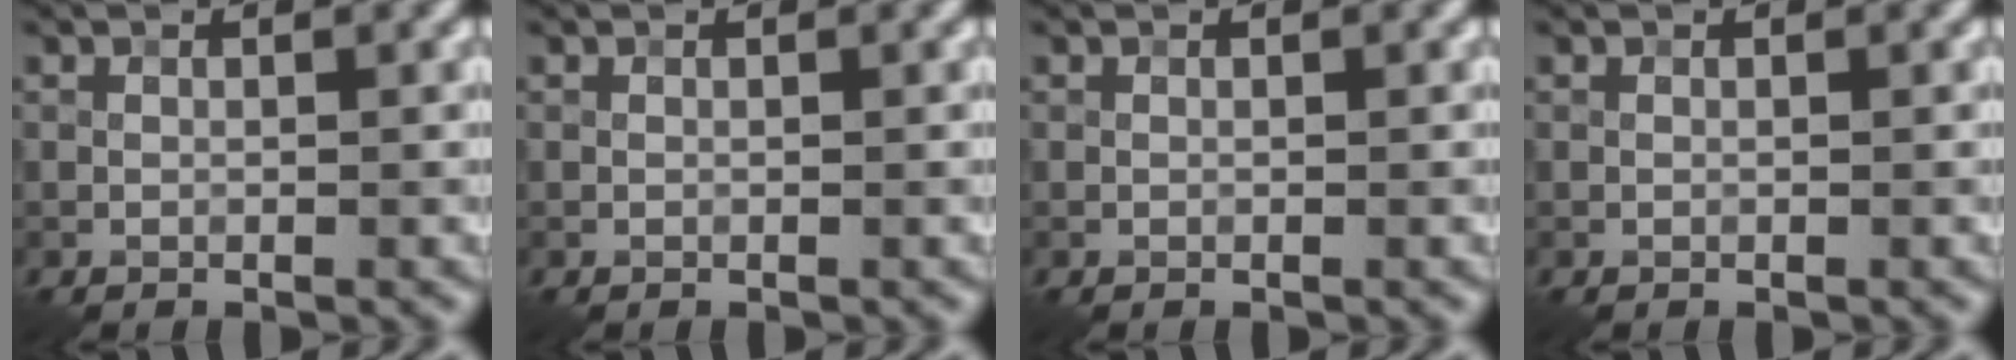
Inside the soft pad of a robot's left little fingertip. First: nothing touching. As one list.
[{"total": 0.0}, {"total": 0.0}, {"total": 0.0}]